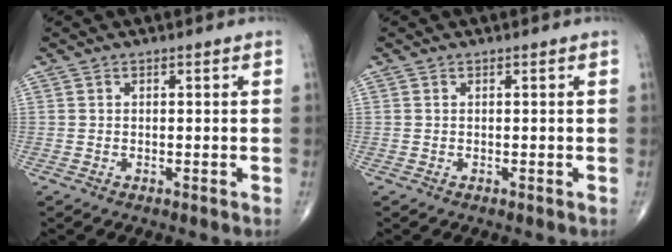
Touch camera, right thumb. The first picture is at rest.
{"total": 0.0}